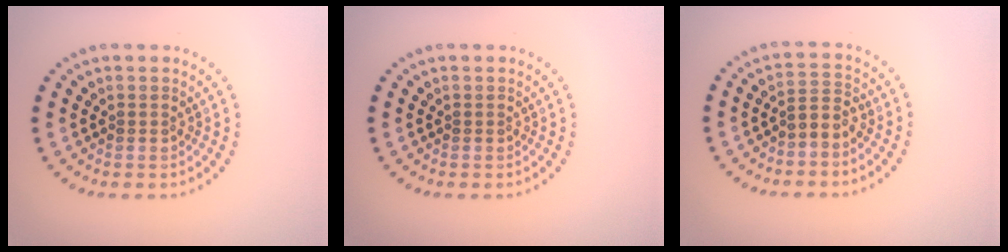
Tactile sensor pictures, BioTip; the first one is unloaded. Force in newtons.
{"total": 0.0}
{"total": 2.1, "press": 1.6, "slide": 1.3}